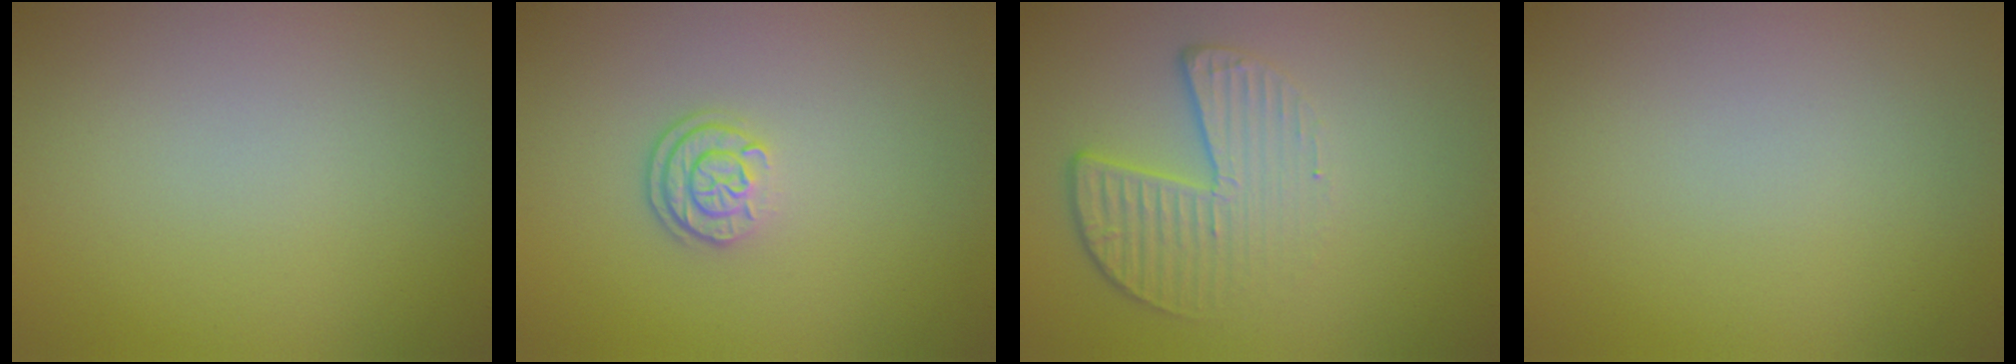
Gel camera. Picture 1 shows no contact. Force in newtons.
{"total": 2.4, "press": 1.9, "slide": 1.5}
{"total": 4.4, "press": 2.8, "slide": 3.3}
{"total": 0.0}